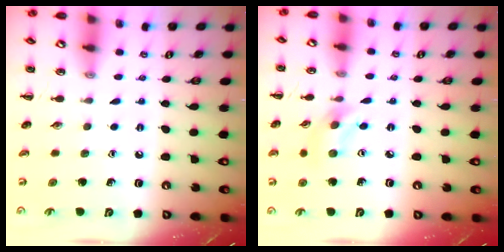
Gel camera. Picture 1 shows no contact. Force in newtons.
{"total": 2.8, "press": 2.7, "slide": 0.6}